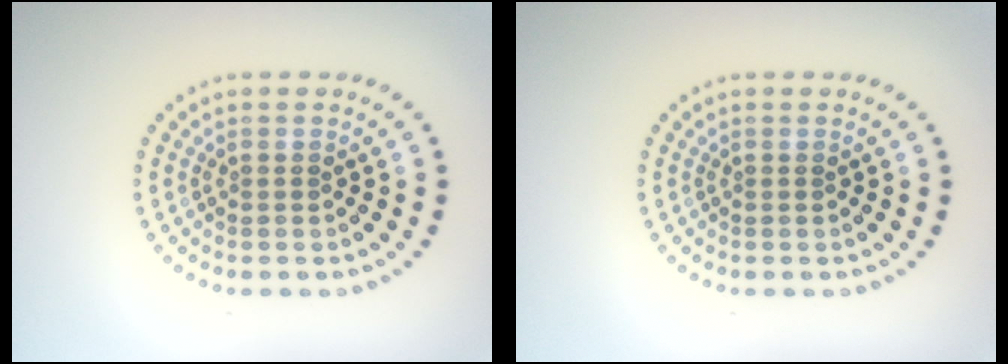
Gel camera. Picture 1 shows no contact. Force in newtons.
{"total": 0.0}